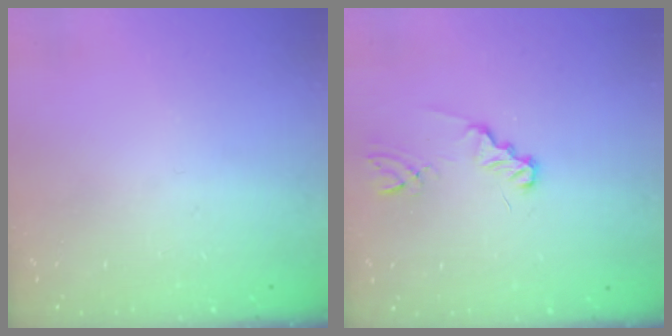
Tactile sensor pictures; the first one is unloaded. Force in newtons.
{"total": 1.9, "press": 1.9, "slide": 0.2}